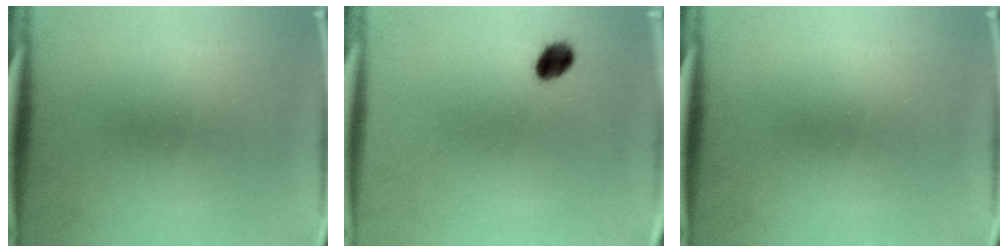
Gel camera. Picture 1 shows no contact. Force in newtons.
{"total": 3.8}
{"total": 0.0}